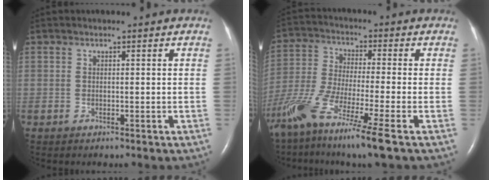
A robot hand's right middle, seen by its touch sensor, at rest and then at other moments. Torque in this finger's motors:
{"motor_torque": [1.19, -0.94, 0.25, 0.18]}